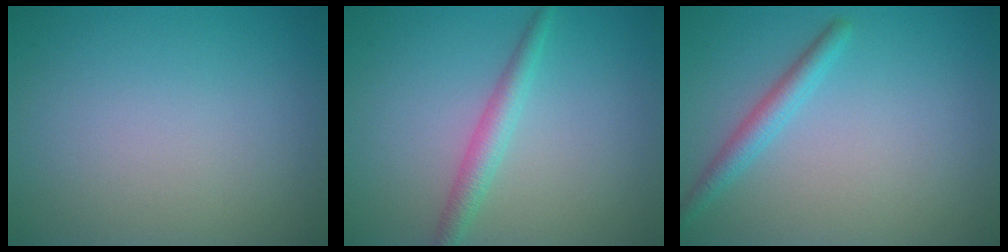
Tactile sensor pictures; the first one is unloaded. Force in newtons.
{"total": 2.3, "press": 2.3, "slide": 0.1}
{"total": 2.1, "press": 2.1, "slide": 0.2}